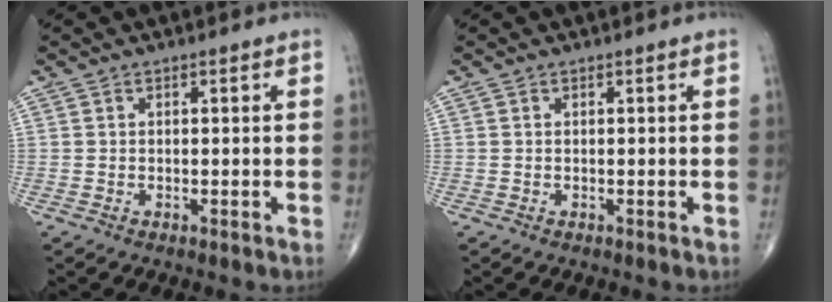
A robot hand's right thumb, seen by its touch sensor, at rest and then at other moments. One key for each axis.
{"total": 0.0}